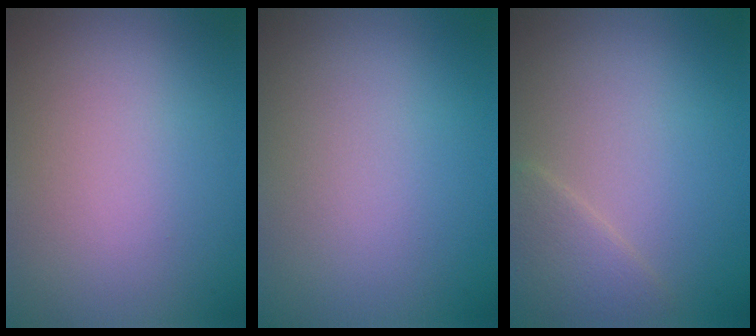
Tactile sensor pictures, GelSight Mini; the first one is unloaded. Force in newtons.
{"total": 0.0}
{"total": 2.1, "press": 2.1, "slide": 0.1}